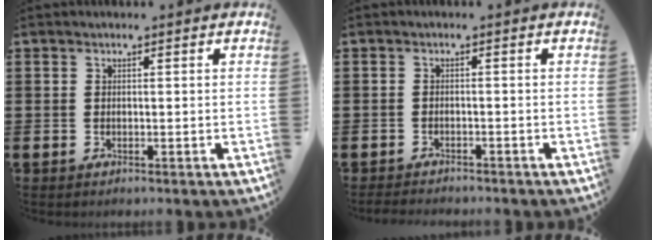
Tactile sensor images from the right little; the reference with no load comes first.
{"total": 0.7, "force": [-0.6, 0.0, -0.2], "torque": [0.000, 0.004, -0.014]}